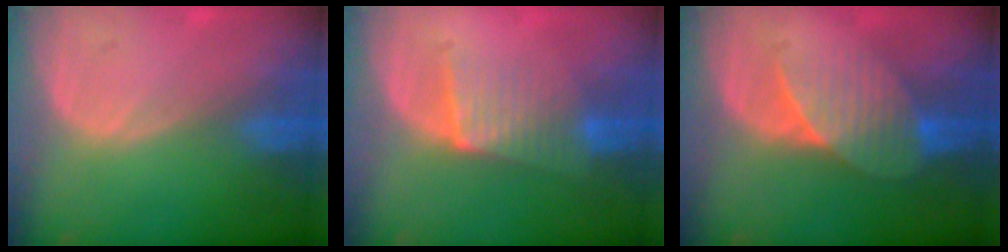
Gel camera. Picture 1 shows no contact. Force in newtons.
{"total": 5.8, "press": 5.5, "slide": 1.7}
{"total": 7.4, "press": 6.9, "slide": 2.6}